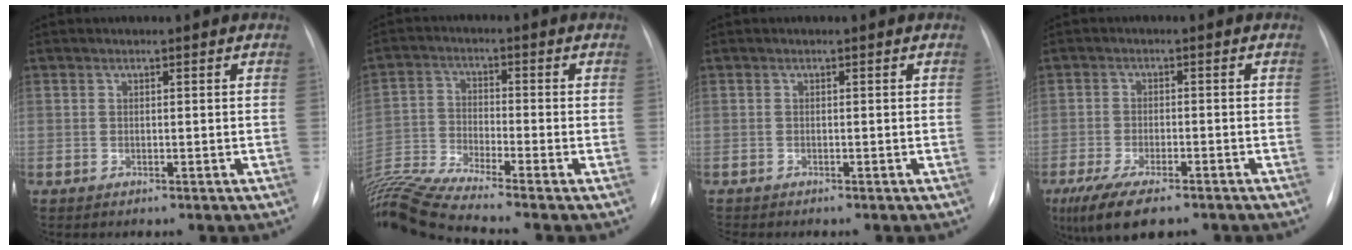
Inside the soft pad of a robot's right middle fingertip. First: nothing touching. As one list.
[{"total": 10.7, "force": [-9.6, -2.5, 4.1], "torque": [-0.081, -0.015, -0.180]}, {"total": 0.5, "force": [-0.5, 0.0, 0.0], "torque": [-0.003, -0.001, -0.012]}, {"total": 10.5, "force": [-7.4, 3.2, 6.8], "torque": [-0.126, -0.023, -0.114]}]